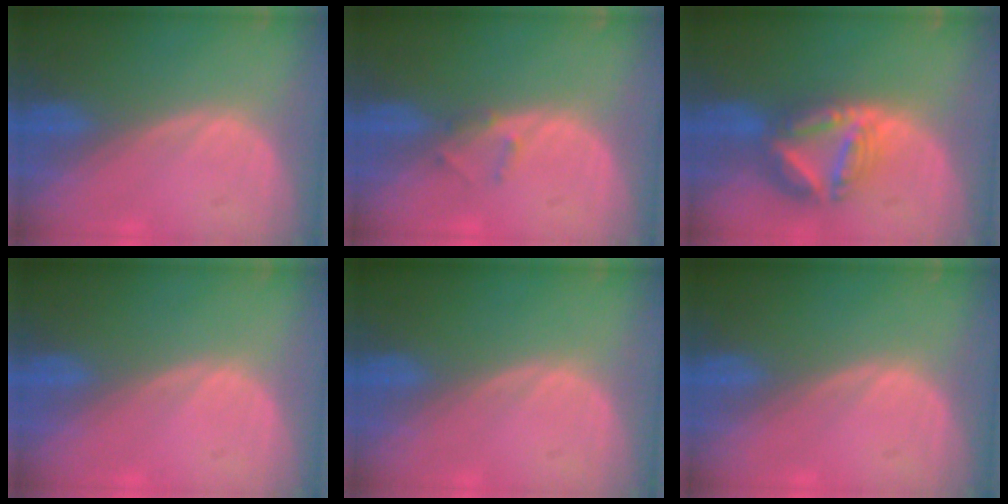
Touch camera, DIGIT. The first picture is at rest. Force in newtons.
{"total": 1.3, "press": 1.1, "slide": 0.8}
{"total": 8.1, "press": 7.0, "slide": 4.0}
{"total": 0.0}
{"total": 0.0}
{"total": 0.0}